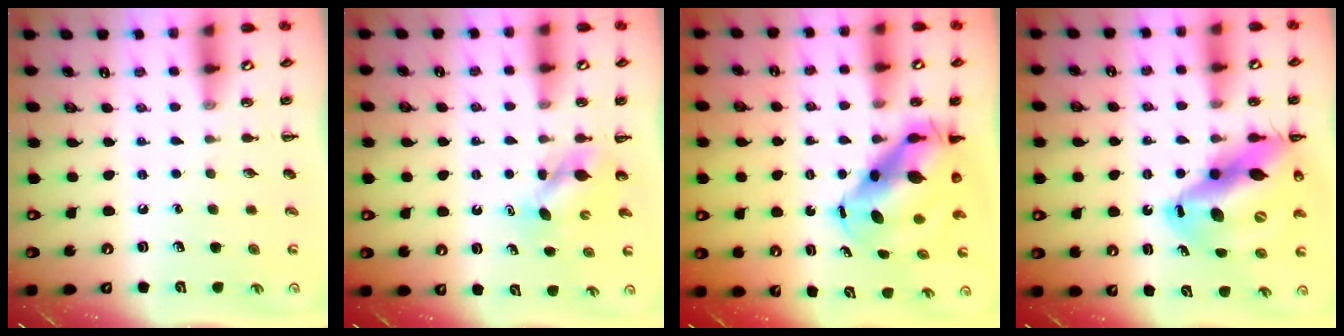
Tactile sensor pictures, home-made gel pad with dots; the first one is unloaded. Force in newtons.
{"total": 5.0, "press": 4.9, "slide": 0.5}
{"total": 10.3, "press": 10.1, "slide": 2.2}
{"total": 19.4, "press": 18.5, "slide": 5.6}